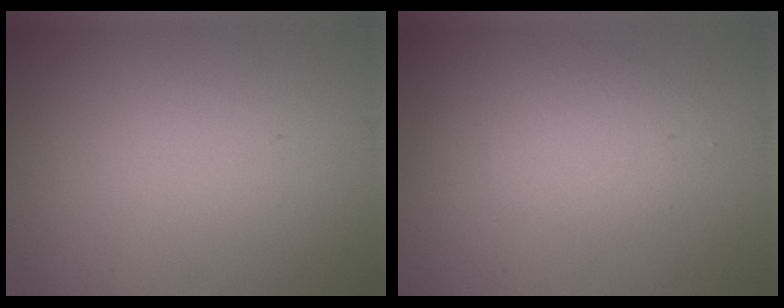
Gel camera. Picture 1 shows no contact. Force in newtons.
{"total": 2.1, "press": 2.1, "slide": 0.1}